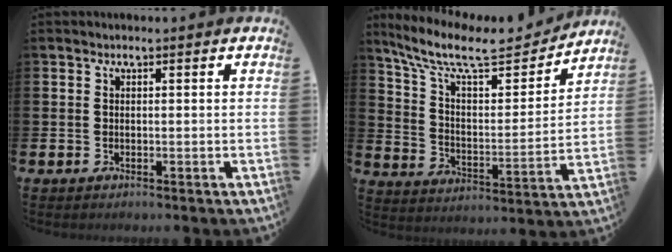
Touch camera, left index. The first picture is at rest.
{"total": 10.4, "force": [8.9, 3.0, 4.5], "torque": [-0.120, -0.057, 0.150]}